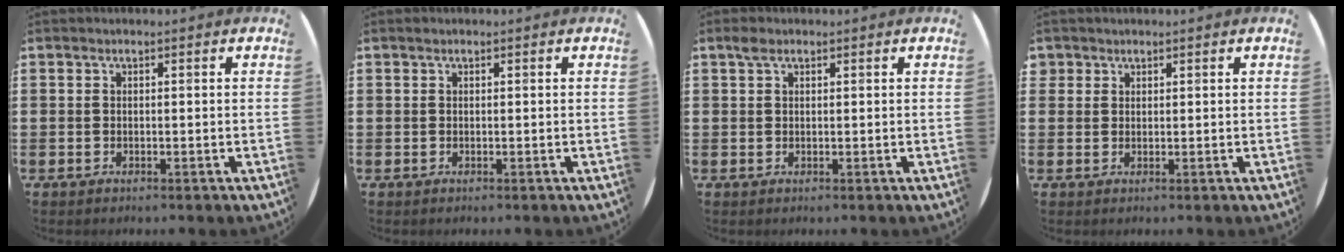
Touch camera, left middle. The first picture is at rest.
{"total": 0.0}
{"total": 1.3, "force": [0.8, 0.7, 0.6], "torque": [-0.007, 0.002, 0.013]}
{"total": 1.3, "force": [1.1, 0.8, 0.0], "torque": [-0.003, 0.003, 0.022]}